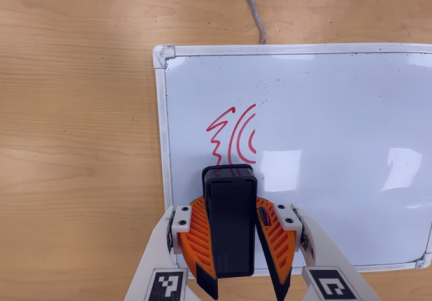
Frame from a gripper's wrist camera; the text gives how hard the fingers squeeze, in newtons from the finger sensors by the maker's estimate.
{"total": 10.4, "left": 10.2, "right": 10.6}